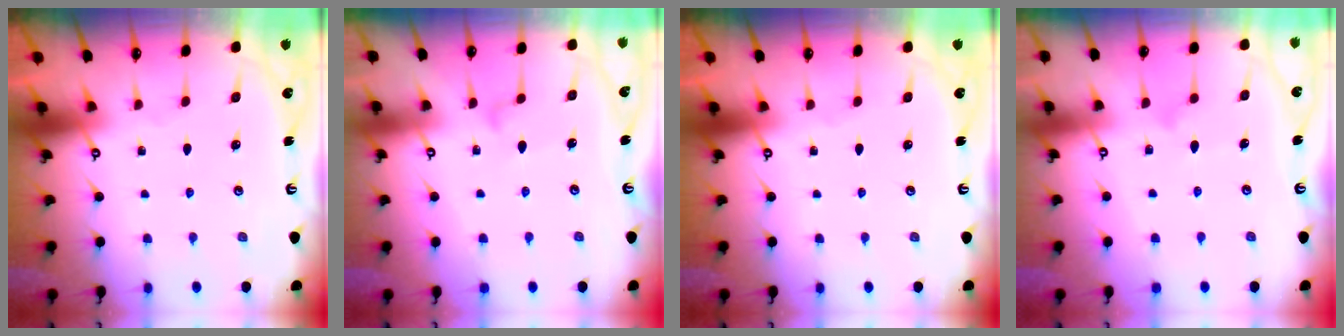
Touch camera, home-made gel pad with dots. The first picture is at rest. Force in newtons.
{"total": 7.0, "press": 7.0, "slide": 0.4}
{"total": 0.0}
{"total": 8.0, "press": 7.9, "slide": 0.5}